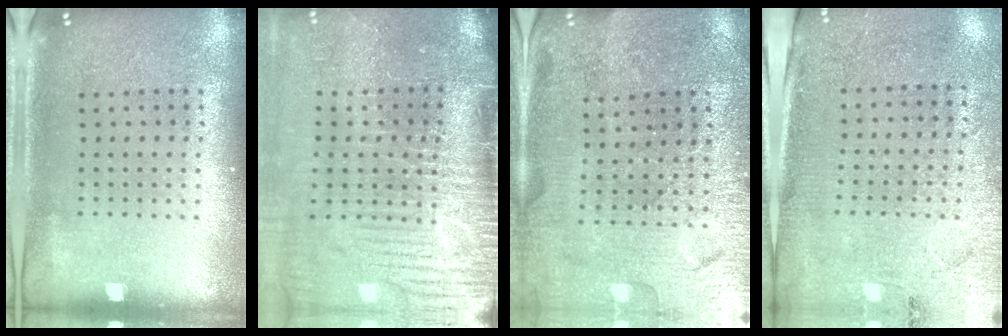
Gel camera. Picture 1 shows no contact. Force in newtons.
{"total": 4.8, "press": 4.0, "slide": 2.7}
{"total": 3.1, "press": 3.1, "slide": 0.0}
{"total": 2.8, "press": 2.6, "slide": 1.2}